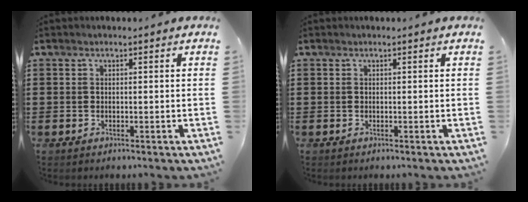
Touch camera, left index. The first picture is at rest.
{"total": 0.0}